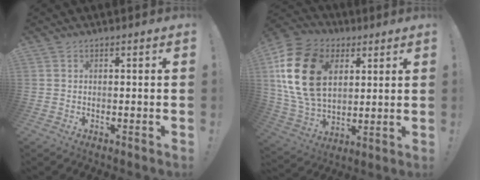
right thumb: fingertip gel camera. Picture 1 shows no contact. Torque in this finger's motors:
{"motor_torque": [1.91, 3.09, 2.11, 0.51, 0.74]}